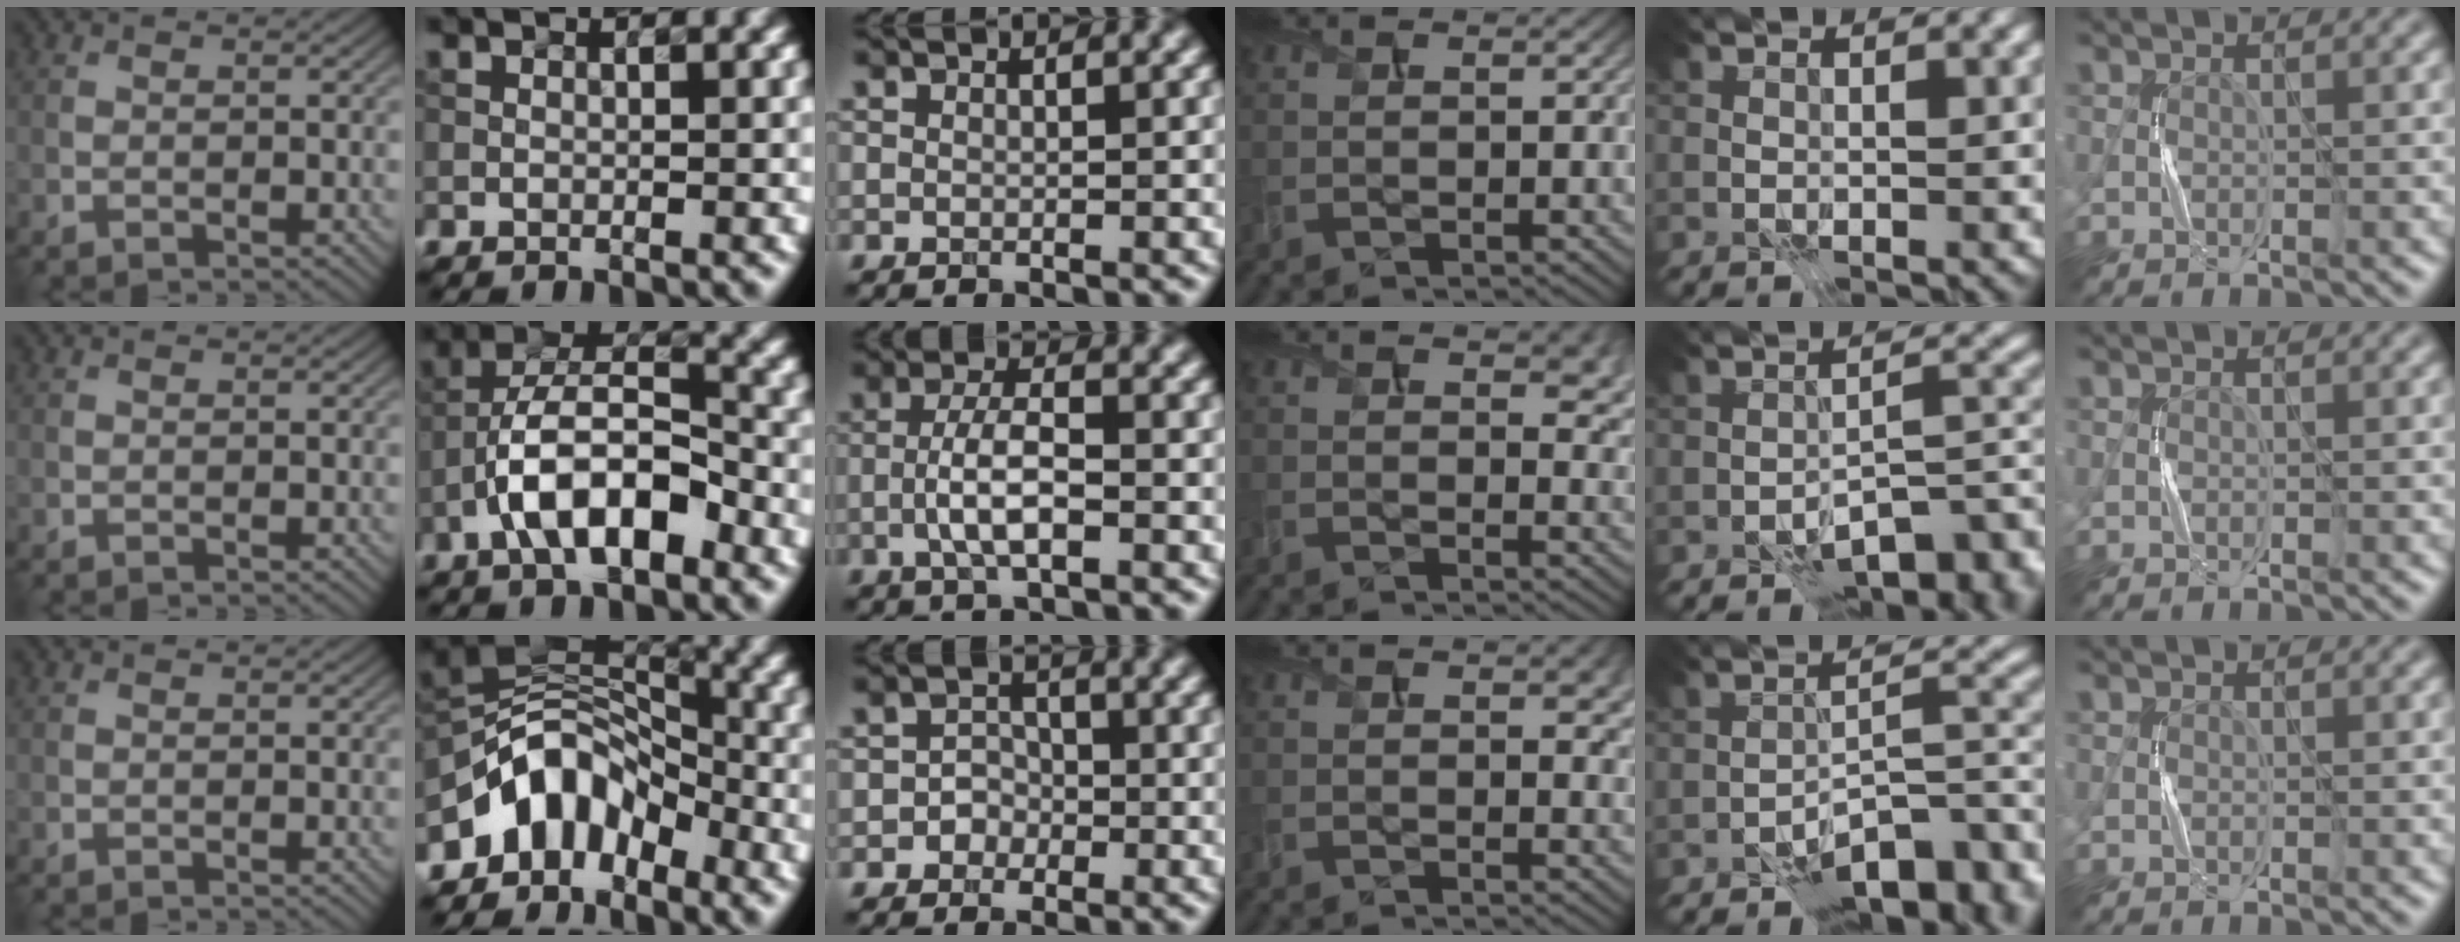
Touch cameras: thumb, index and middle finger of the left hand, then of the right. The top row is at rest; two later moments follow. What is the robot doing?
{"motion": "press", "object": "syringe"}